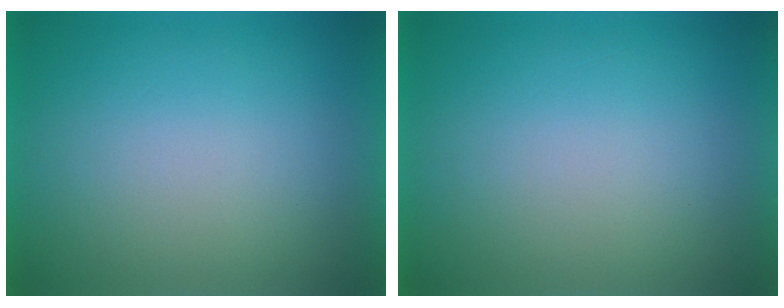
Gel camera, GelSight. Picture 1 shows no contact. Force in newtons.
{"total": 0.0}